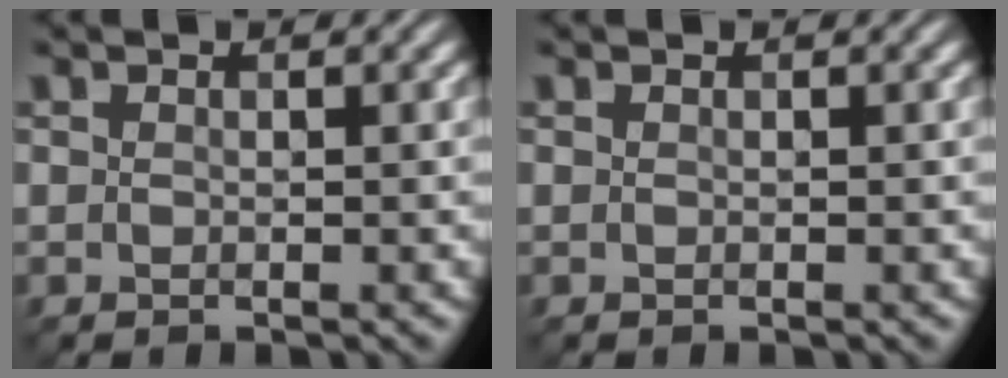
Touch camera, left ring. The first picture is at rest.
{"total": 0.0}